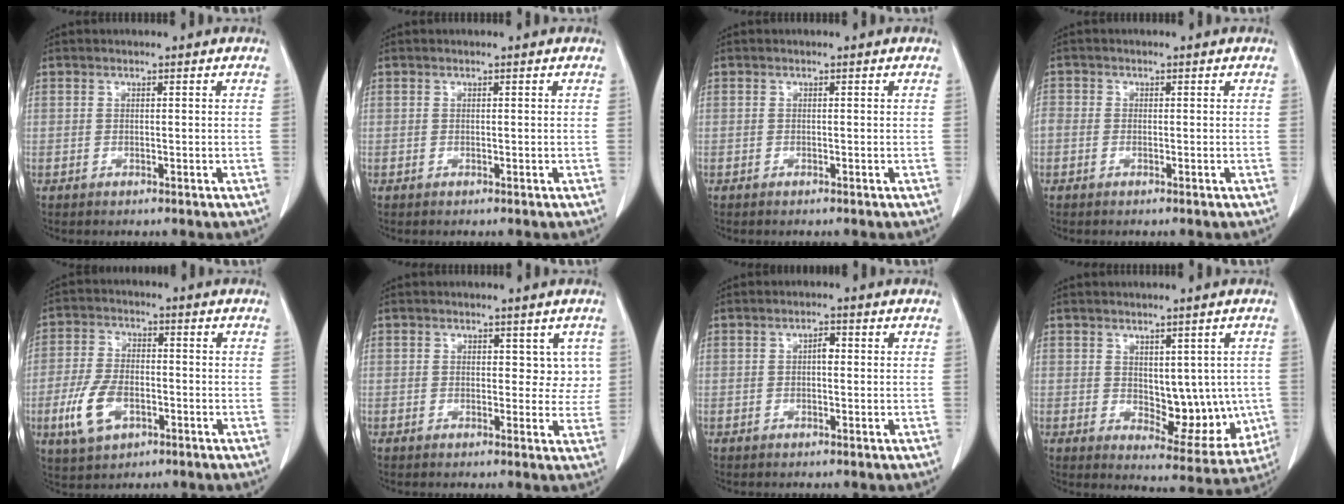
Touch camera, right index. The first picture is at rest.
{"total": 0.0}
{"total": 0.0}
{"total": 3.2, "force": [-0.3, 2.7, 1.7], "torque": [-0.055, 0.009, -0.004]}
{"total": 8.4, "force": [-3.1, 4.6, 6.4], "torque": [-0.147, 0.001, -0.055]}
{"total": 3.4, "force": [1.5, 2.3, 1.9], "torque": [-0.001, -0.003, 0.015]}
{"total": 1.5, "force": [0.1, 0.7, 1.3], "torque": [-0.018, 0.005, -0.001]}
{"total": 9.6, "force": [0.0, 5.3, 8.0], "torque": [-0.086, -0.006, 0.018]}